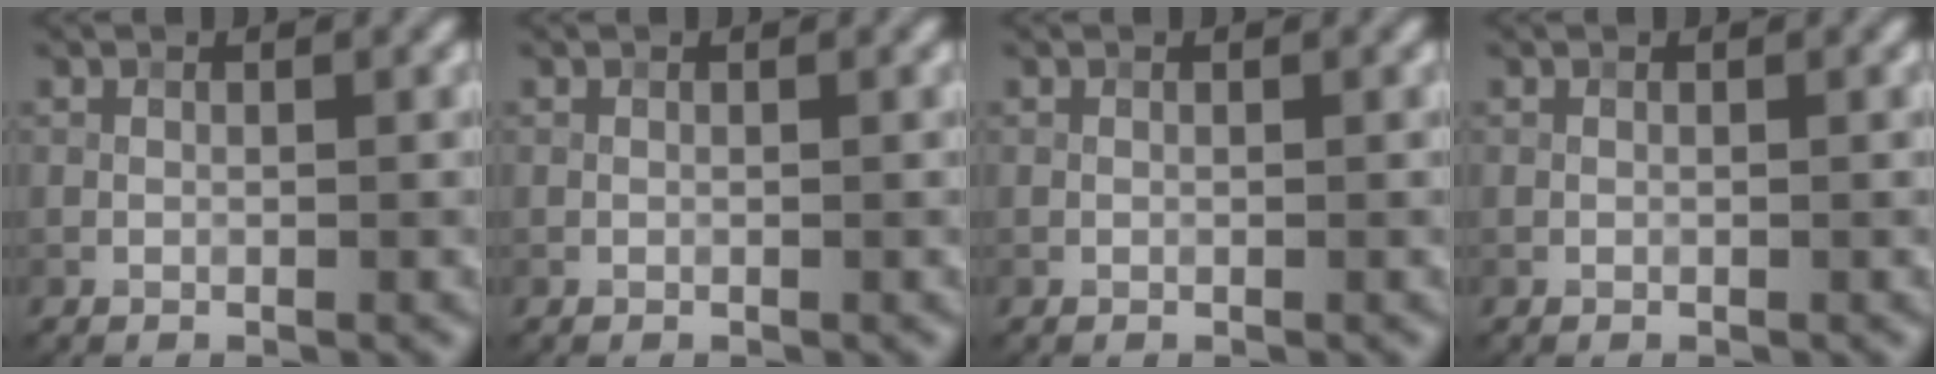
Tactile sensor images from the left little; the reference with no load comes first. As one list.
[{"total": 0.0}, {"total": 0.0}, {"total": 0.0}]